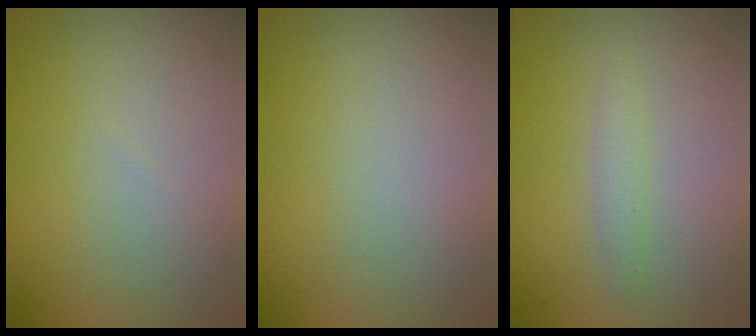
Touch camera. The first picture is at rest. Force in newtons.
{"total": 0.0}
{"total": 1.2, "press": 1.2, "slide": 0.1}